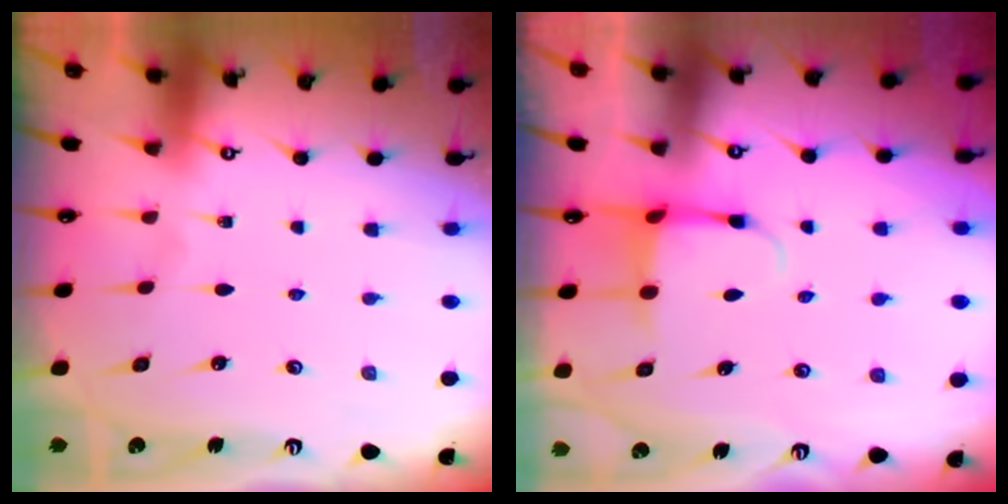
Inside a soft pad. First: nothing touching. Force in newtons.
{"total": 3.9, "press": 3.7, "slide": 1.3}